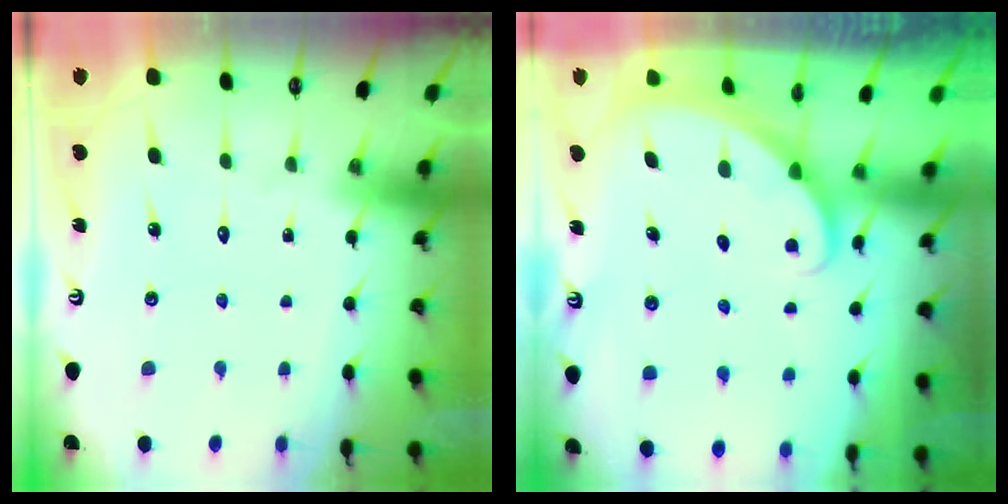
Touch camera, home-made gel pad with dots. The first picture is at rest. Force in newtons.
{"total": 1.7, "press": 1.7, "slide": 0.1}